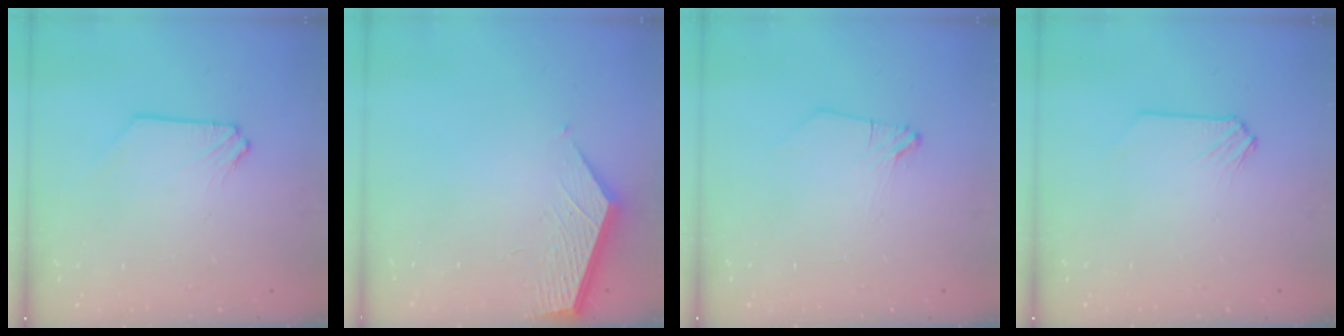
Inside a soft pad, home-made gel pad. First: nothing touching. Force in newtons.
{"total": 2.2, "press": 2.2, "slide": 0.2}
{"total": 1.0, "press": 1.0, "slide": 0.1}
{"total": 0.0}